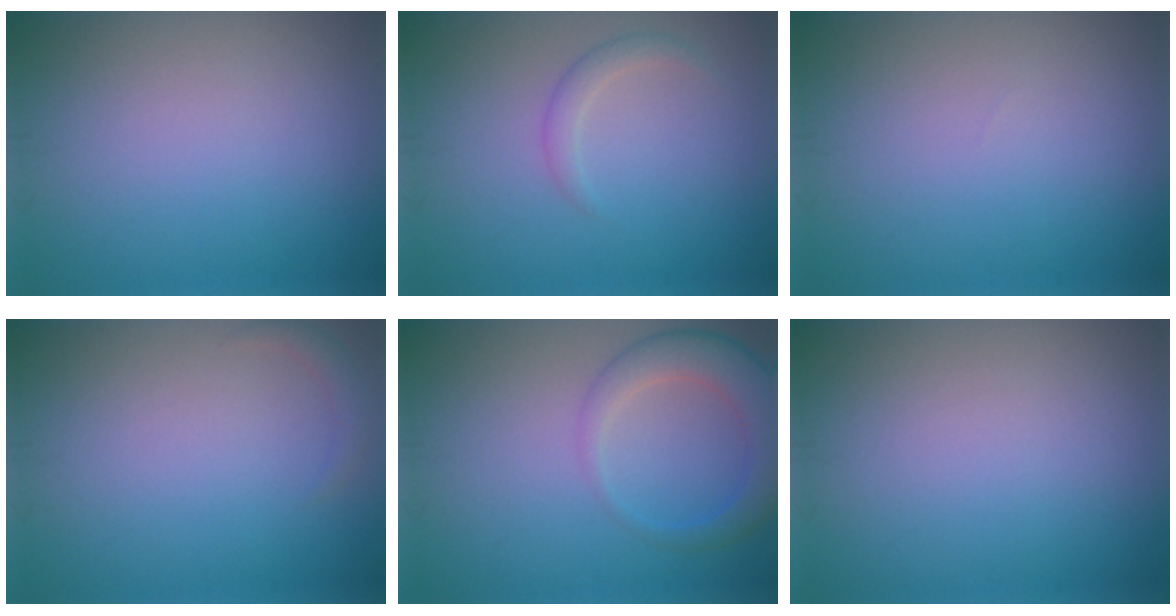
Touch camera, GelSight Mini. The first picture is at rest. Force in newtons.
{"total": 1.5, "press": 1.5, "slide": 0.1}
{"total": 0.0}
{"total": 1.1, "press": 1.1, "slide": 0.1}
{"total": 4.6, "press": 4.6, "slide": 0.2}
{"total": 0.0}